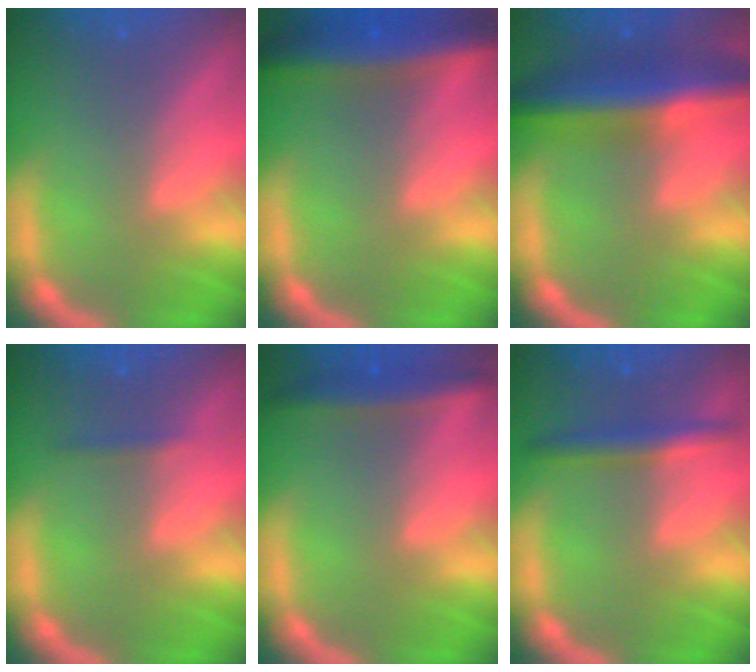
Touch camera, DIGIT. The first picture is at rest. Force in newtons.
{"total": 7.0}
{"total": 8.0}
{"total": 0.9}
{"total": 3.4}
{"total": 3.0}